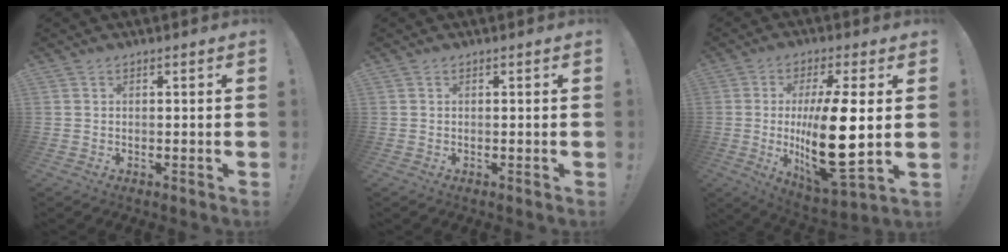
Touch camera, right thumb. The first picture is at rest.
{"total": 0.0}
{"total": 19.6, "force": [0.2, 5.9, 18.6], "torque": [-0.329, -0.026, 0.000]}